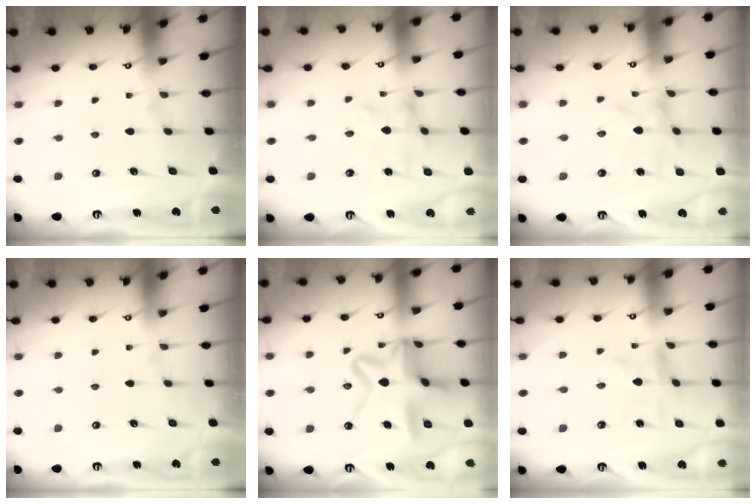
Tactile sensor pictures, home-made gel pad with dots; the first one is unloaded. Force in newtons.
{"total": 0.0}
{"total": 0.0}
{"total": 0.0}
{"total": 14.2, "press": 14.1, "slide": 1.2}
{"total": 0.0}